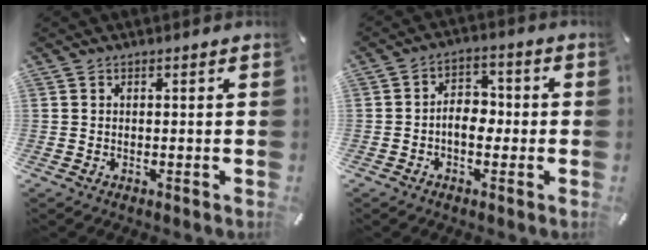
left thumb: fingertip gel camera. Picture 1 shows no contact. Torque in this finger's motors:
{"motor_torque": [-0.38, 0.67, 0.20, -0.05, 0.02]}